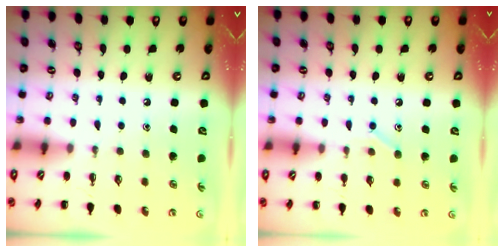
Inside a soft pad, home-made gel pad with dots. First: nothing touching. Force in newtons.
{"total": 7.8, "press": 7.6, "slide": 1.7}